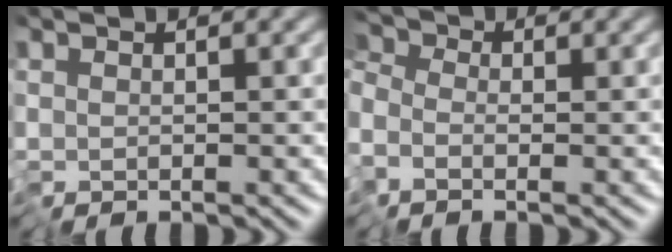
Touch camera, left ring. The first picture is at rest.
{"total": 3.5, "force": [-1.7, 2.7, 1.5], "torque": [-0.039, 0.000, -0.042]}